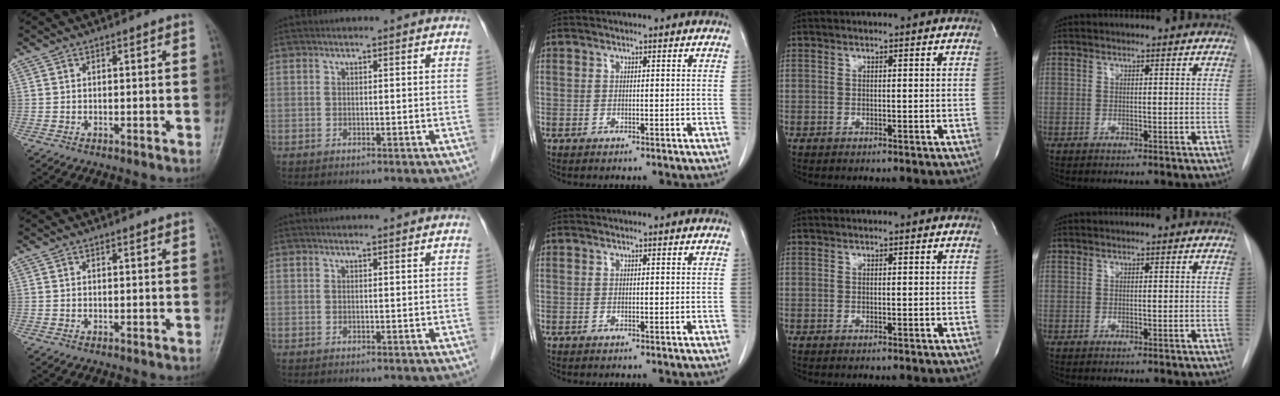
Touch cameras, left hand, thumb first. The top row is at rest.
{"thumb": {"total": 0.7, "force": [0.6, 0.0, 0.3], "torque": [-0.005, -0.003, 0.010]}, "index": {"total": 0.7, "force": [0.7, -0.1, 0.0], "torque": [-0.006, -0.003, 0.009]}}